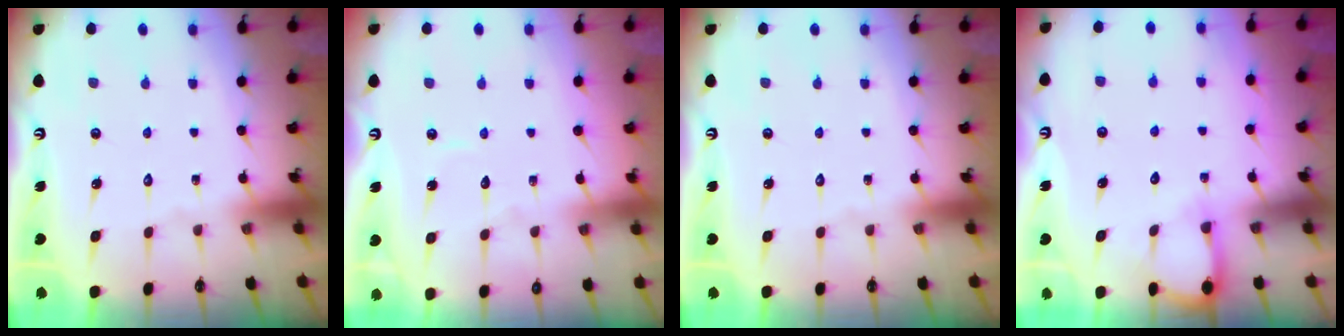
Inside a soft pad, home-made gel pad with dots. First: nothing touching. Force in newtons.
{"total": 3.5, "press": 3.5, "slide": 0.2}
{"total": 0.0}
{"total": 4.3, "press": 4.3, "slide": 0.4}